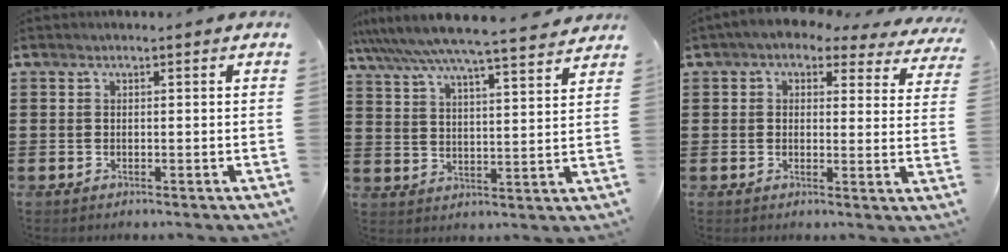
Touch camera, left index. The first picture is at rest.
{"total": 6.7, "force": [6.1, -0.5, 2.7], "torque": [-0.078, -0.041, 0.102]}
{"total": 3.1, "force": [2.4, 1.4, 1.5], "torque": [-0.034, -0.012, 0.037]}